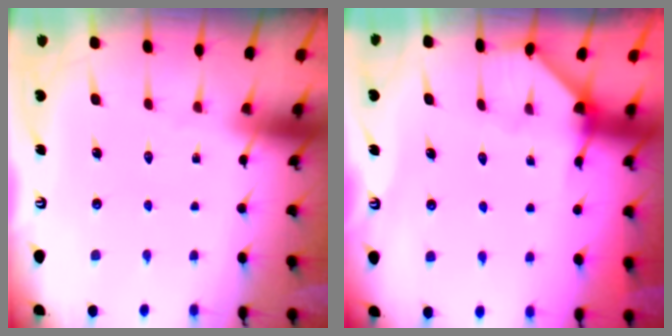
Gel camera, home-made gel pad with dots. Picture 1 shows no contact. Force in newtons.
{"total": 2.5, "press": 2.5, "slide": 0.2}